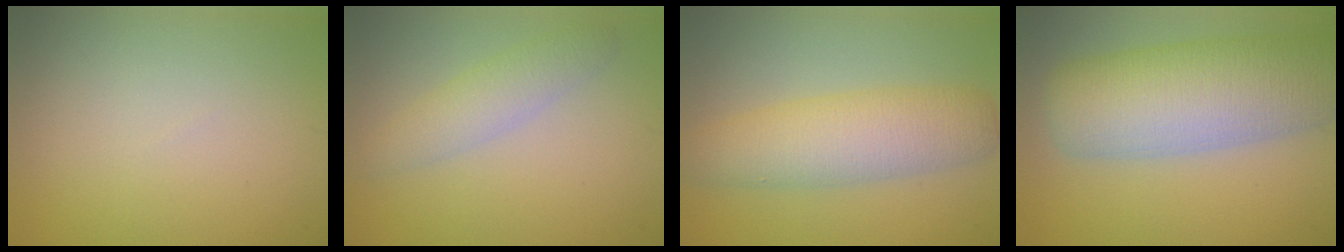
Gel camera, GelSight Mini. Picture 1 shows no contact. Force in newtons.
{"total": 2.7, "press": 2.7, "slide": 0.1}
{"total": 5.8, "press": 5.8, "slide": 0.3}
{"total": 10.5, "press": 10.5, "slide": 0.8}